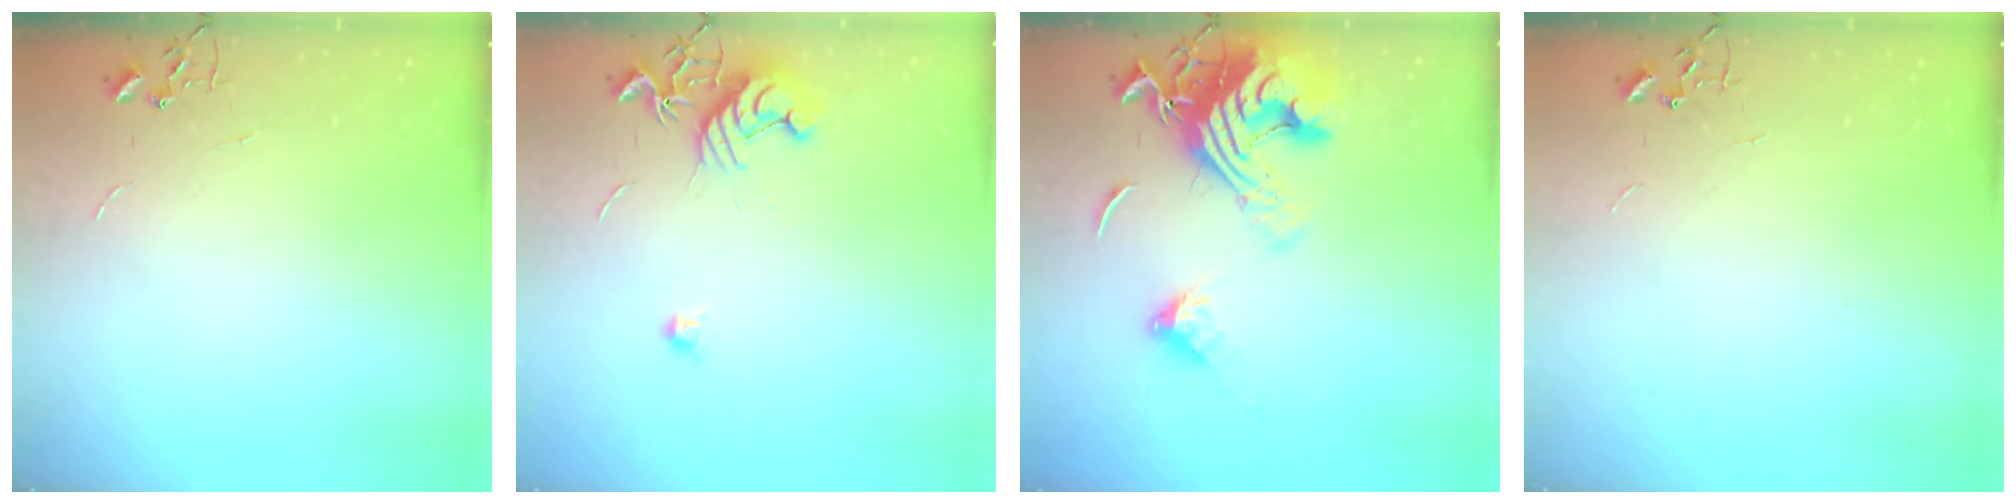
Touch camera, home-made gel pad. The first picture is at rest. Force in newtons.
{"total": 10.1, "press": 10.1, "slide": 0.7}
{"total": 20.9, "press": 20.7, "slide": 2.4}
{"total": 0.0}